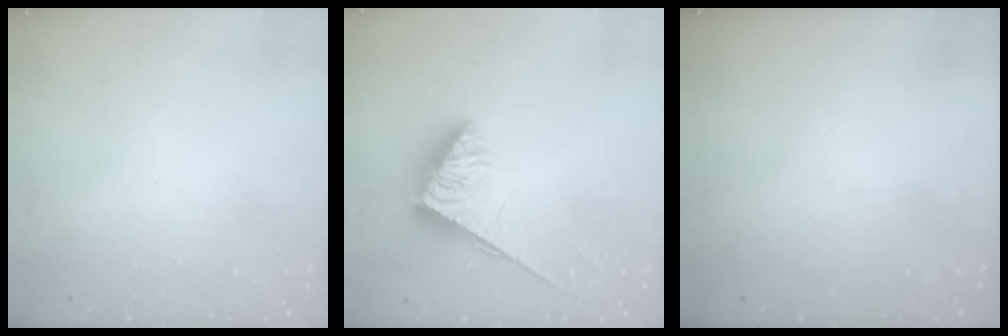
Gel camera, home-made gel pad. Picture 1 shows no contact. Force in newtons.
{"total": 3.8, "press": 3.8, "slide": 0.6}
{"total": 0.0}